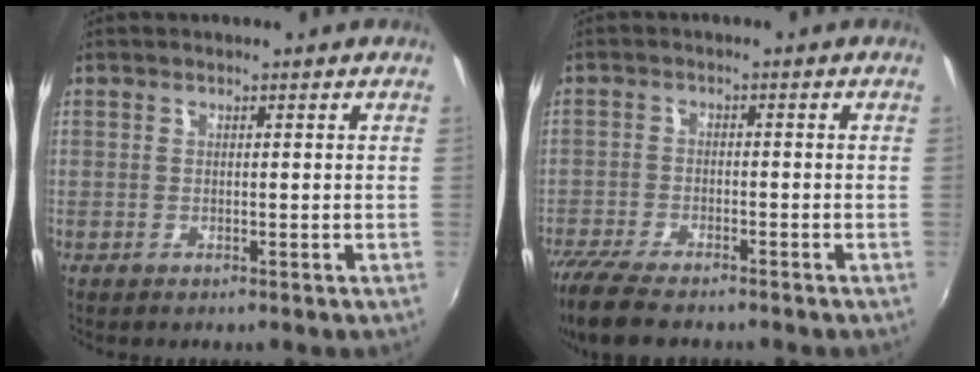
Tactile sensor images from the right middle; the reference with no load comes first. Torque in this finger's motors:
{"motor_torque": [0.78, -0.76, 0.12, 0.10]}